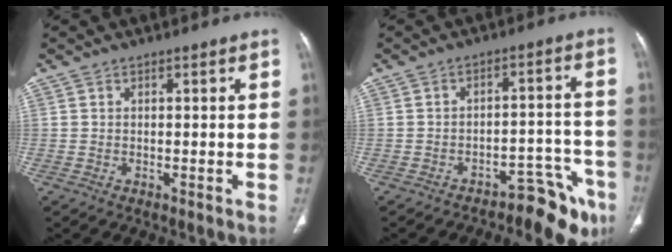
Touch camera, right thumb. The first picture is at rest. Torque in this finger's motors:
{"motor_torque": [0.78, 1.03, -0.25, -0.14, 0.02]}